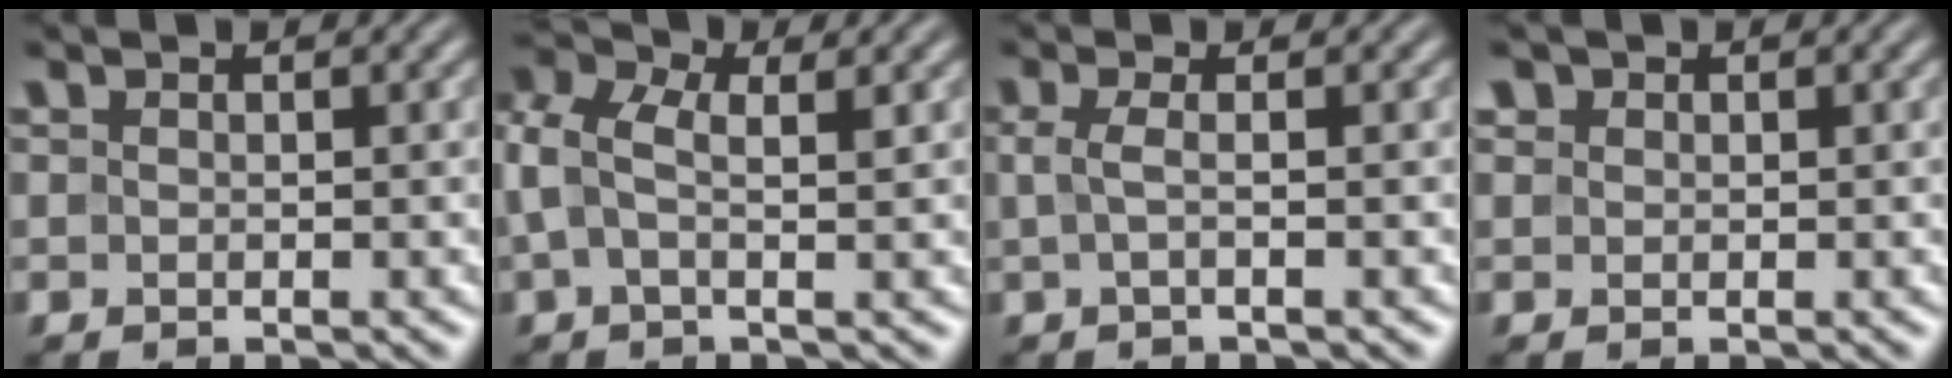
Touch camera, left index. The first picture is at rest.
{"total": 5.0, "force": [1.1, 2.8, 4.0], "torque": [-0.102, 0.007, 0.015]}
{"total": 1.7, "force": [-0.1, 0.4, 1.6], "torque": [-0.036, 0.001, -0.005]}
{"total": 0.8, "force": [0.4, 0.7, 0.1], "torque": [0.000, 0.002, 0.000]}